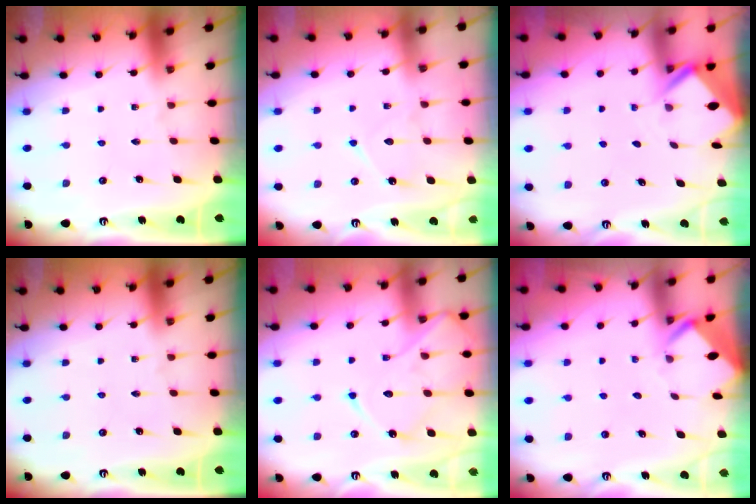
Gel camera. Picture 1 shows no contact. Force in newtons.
{"total": 7.6, "press": 7.5, "slide": 0.8}
{"total": 2.4, "press": 2.4, "slide": 0.1}
{"total": 0.0}
{"total": 14.0, "press": 13.9, "slide": 1.3}
{"total": 3.4, "press": 3.4, "slide": 0.2}